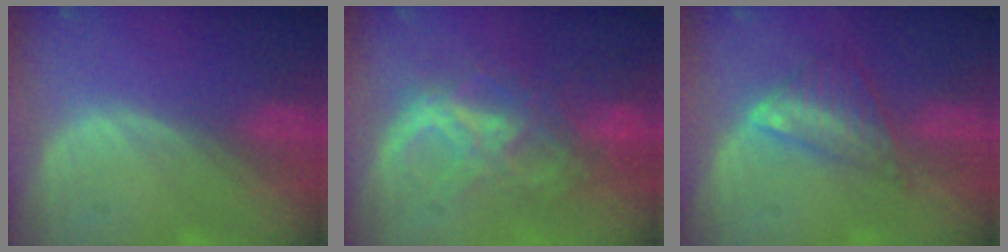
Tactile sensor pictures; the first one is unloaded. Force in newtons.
{"total": 8.9, "press": 7.7, "slide": 4.5}
{"total": 6.0, "press": 5.2, "slide": 3.0}